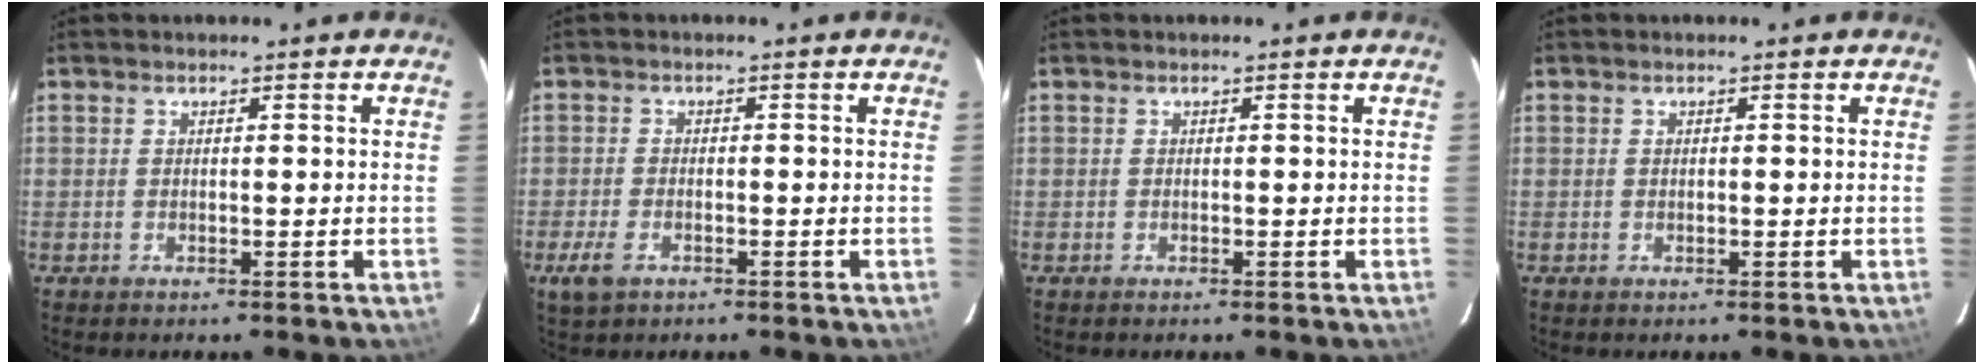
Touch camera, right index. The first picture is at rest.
{"total": 4.2, "force": [-2.4, 2.2, 2.7], "torque": [-0.068, -0.008, -0.045]}
{"total": 0.0}
{"total": 0.0}